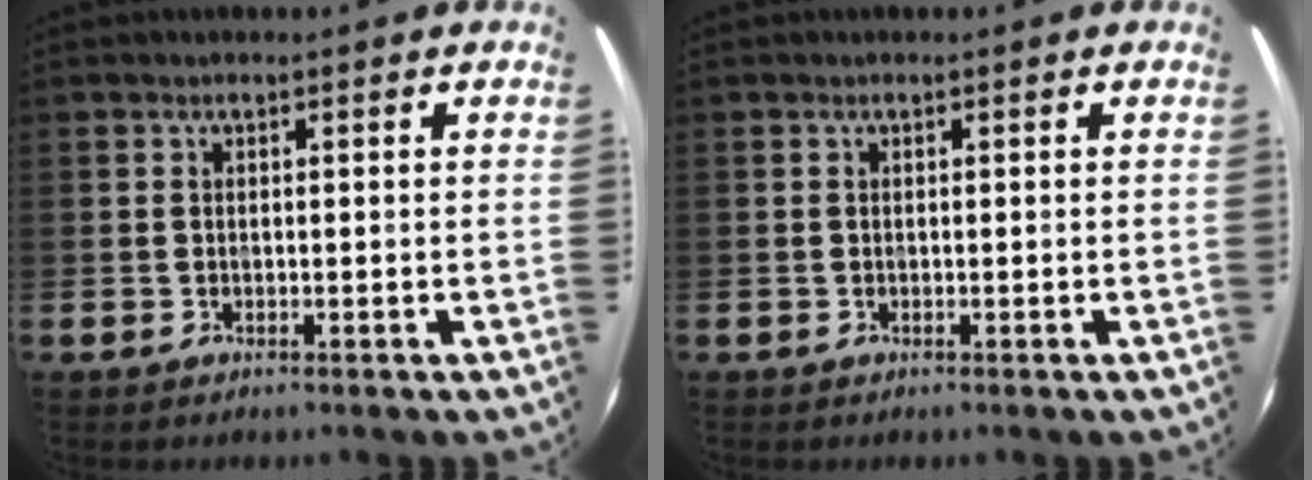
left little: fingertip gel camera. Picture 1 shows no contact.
{"total": 0.0}